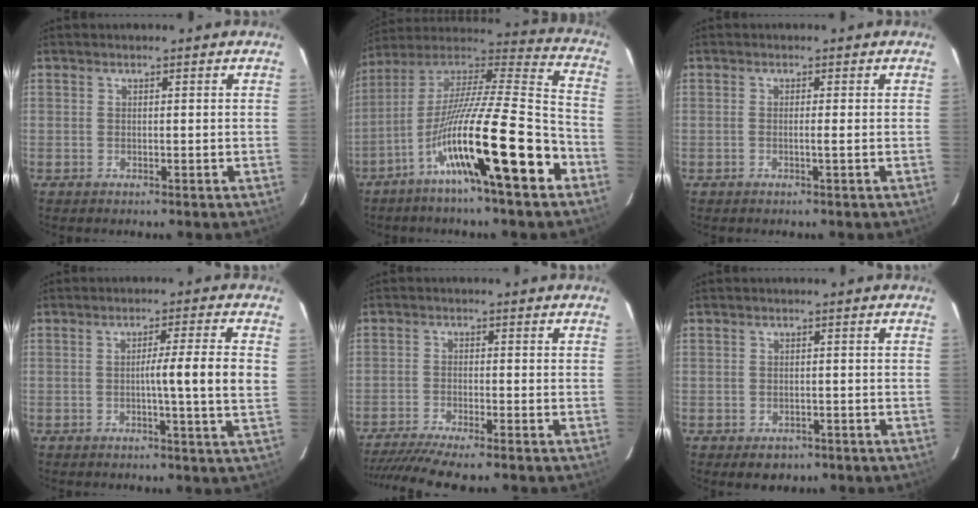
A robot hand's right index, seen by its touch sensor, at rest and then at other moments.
{"total": 21.3, "force": [-9.7, 0.8, 18.9], "torque": [-0.340, -0.022, -0.174]}
{"total": 0.6, "force": [-0.1, -0.2, 0.6], "torque": [-0.006, 0.003, -0.005]}
{"total": 6.8, "force": [0.0, -1.2, 6.7], "torque": [-0.097, -0.001, -0.001]}
{"total": 9.6, "force": [-8.4, -0.2, 4.7], "torque": [-0.068, -0.018, -0.134]}
{"total": 2.9, "force": [-1.8, 2.1, 1.0], "torque": [-0.011, 0.003, -0.015]}